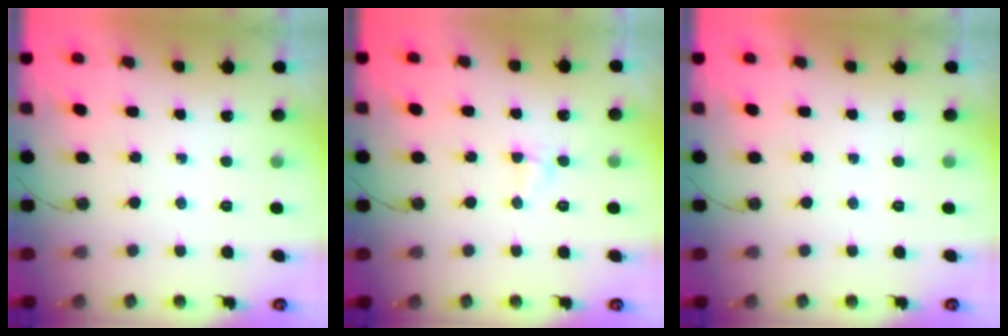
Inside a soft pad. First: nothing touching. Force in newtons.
{"total": 3.5, "press": 3.5, "slide": 0.4}
{"total": 0.0}